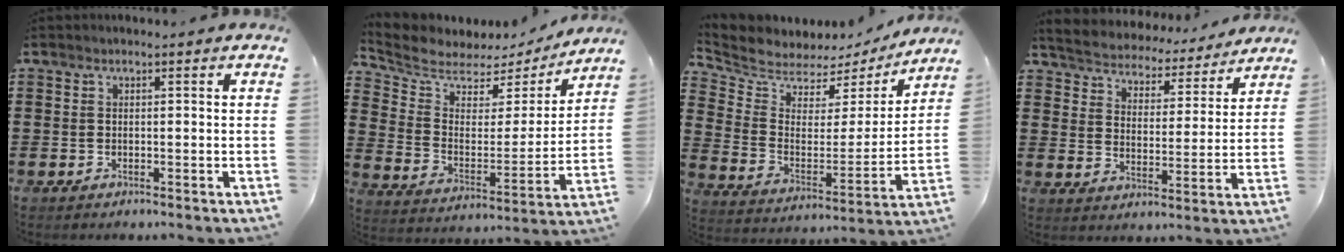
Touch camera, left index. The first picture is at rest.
{"total": 5.6, "force": [5.0, 2.4, 0.6], "torque": [-0.052, -0.039, 0.082]}
{"total": 5.2, "force": [4.9, 1.8, -0.4], "torque": [-0.034, -0.044, 0.081]}
{"total": 4.0, "force": [4.0, 0.3, -0.4], "torque": [-0.020, -0.038, 0.062]}